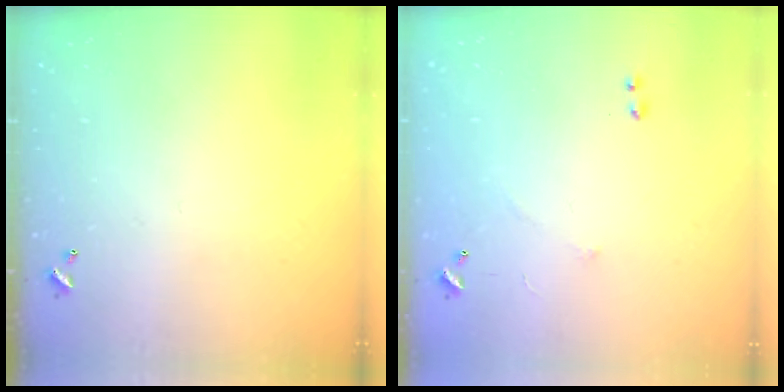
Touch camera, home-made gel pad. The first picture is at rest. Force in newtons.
{"total": 5.9, "press": 5.9, "slide": 0.7}